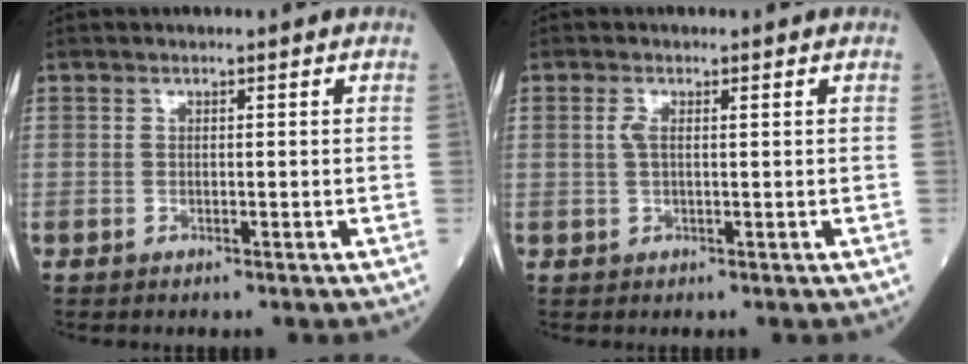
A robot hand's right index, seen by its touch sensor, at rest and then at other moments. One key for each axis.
{"total": 1.6, "fx": 0.4, "fy": 0.4, "fz": 1.5, "tx": -0.040, "ty": 0.007, "tz": 0.008}